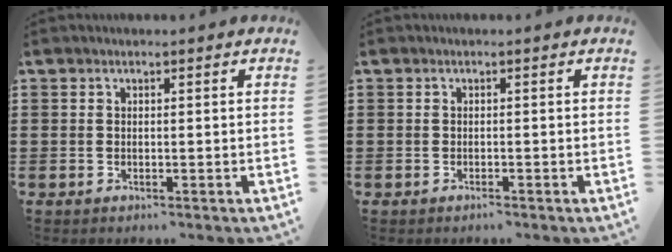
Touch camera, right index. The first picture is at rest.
{"total": 0.6, "force": [-0.5, 0.1, 0.2], "torque": [-0.007, -0.003, -0.010]}